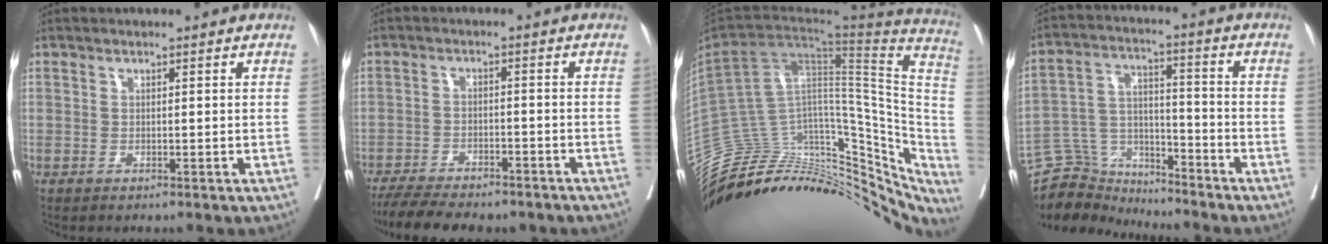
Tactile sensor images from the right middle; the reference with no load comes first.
{"total": 12.3, "force": [-10.5, 3.2, 5.6], "torque": [-0.089, -0.003, -0.149]}
{"total": 36.5, "force": [-28.4, 16.3, 16.2], "torque": [-0.199, 0.057, -0.371]}
{"total": 9.9, "force": [-9.7, 2.3, -0.4], "torque": [0.001, 0.043, -0.181]}